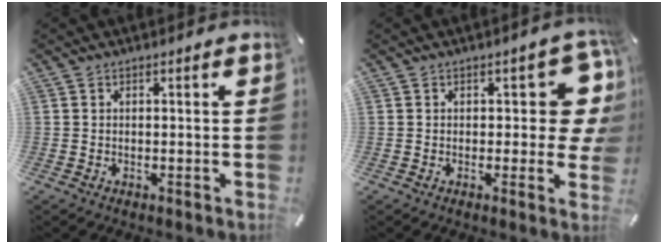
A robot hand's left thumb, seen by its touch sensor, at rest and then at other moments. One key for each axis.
{"total": 9.7, "fx": 2.3, "fy": 4.9, "fz": 8.1, "tx": -0.083, "ty": -0.011, "tz": 0.038}